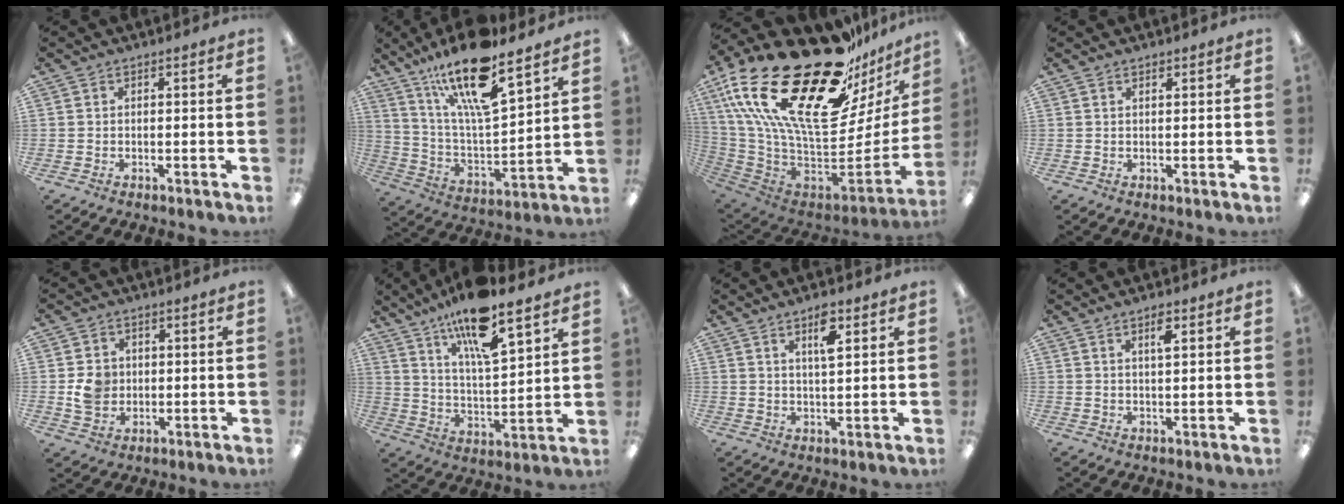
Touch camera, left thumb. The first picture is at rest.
{"total": 20.4, "force": [14.4, 5.6, 13.2], "torque": [-0.234, -0.082, 0.242]}
{"total": 37.0, "force": [20.6, 16.4, 26.0], "torque": [-0.447, -0.158, 0.390]}
{"total": 0.9, "force": [0.8, 0.4, 0.3], "torque": [-0.006, 0.000, 0.015]}
{"total": 6.0, "force": [0.3, 5.4, 2.5], "torque": [-0.029, 0.006, 0.006]}
{"total": 15.5, "force": [11.9, 3.1, 9.4], "torque": [-0.164, -0.068, 0.196]}
{"total": 6.0, "force": [3.4, 2.0, 4.4], "torque": [-0.065, -0.007, 0.052]}
{"total": 3.3, "force": [2.0, 0.9, 2.5], "torque": [-0.039, -0.002, 0.030]}